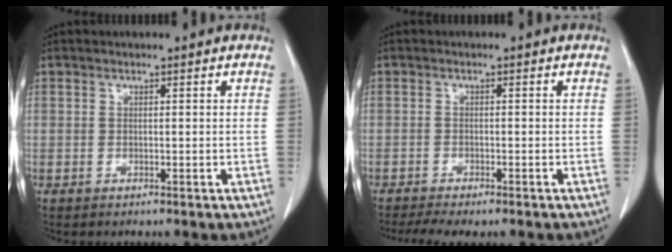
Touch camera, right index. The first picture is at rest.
{"total": 6.1, "force": [-5.0, 1.2, 3.3], "torque": [-0.046, -0.008, -0.073]}